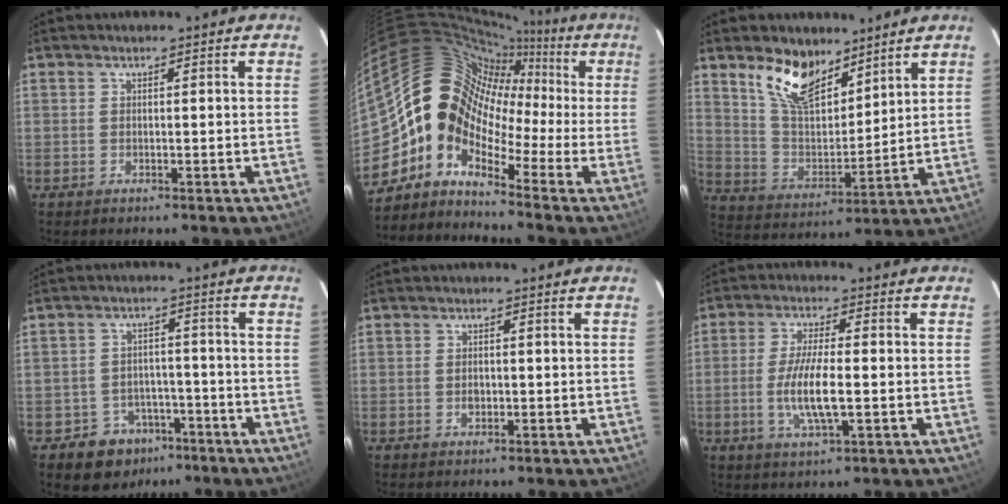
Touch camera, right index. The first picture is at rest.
{"total": 14.5, "force": [-2.5, 12.0, 7.8], "torque": [-0.124, 0.031, -0.080]}
{"total": 13.1, "force": [9.1, 6.0, 7.2], "torque": [-0.139, 0.001, 0.176]}
{"total": 8.2, "force": [-5.0, 6.3, 1.4], "torque": [-0.038, 0.030, -0.059]}
{"total": 1.9, "force": [-0.4, 1.3, 1.4], "torque": [-0.024, 0.003, -0.006]}
{"total": 9.0, "force": [-1.6, 1.9, 8.6], "torque": [-0.170, -0.008, -0.032]}